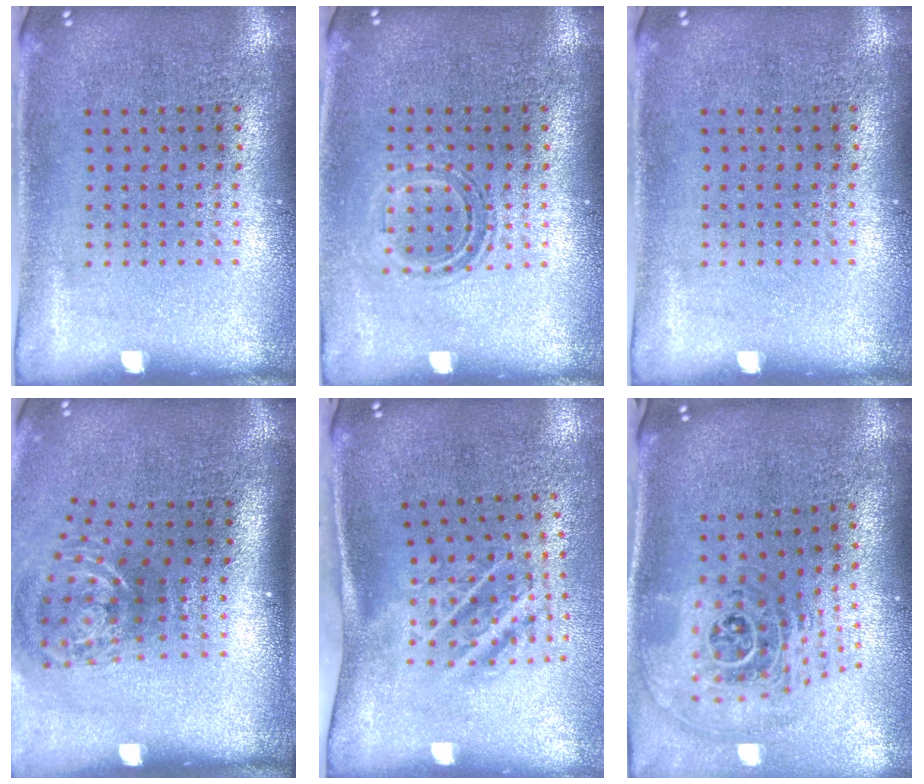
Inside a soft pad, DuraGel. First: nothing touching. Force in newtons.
{"total": 1.2, "press": 1.0, "slide": 0.7}
{"total": 0.0}
{"total": 1.9, "press": 1.2, "slide": 1.4}
{"total": 1.8, "press": 1.1, "slide": 1.4}
{"total": 2.3, "press": 1.6, "slide": 1.6}